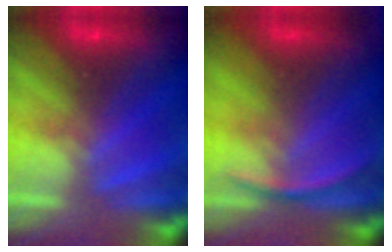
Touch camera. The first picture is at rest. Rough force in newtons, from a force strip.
{"total": 2.8}